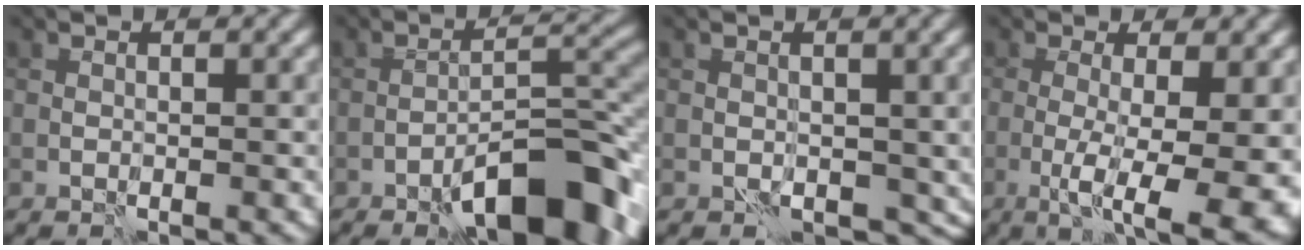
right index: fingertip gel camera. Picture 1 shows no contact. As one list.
[{"total": 9.0, "force": [-5.5, 2.8, 6.6], "torque": [-0.087, 0.019, -0.087]}, {"total": 3.5, "force": [-0.9, 2.4, 2.3], "torque": [-0.020, -0.008, -0.009]}, {"total": 9.2, "force": [-2.2, 2.4, 8.6], "torque": [-0.124, -0.013, -0.025]}]